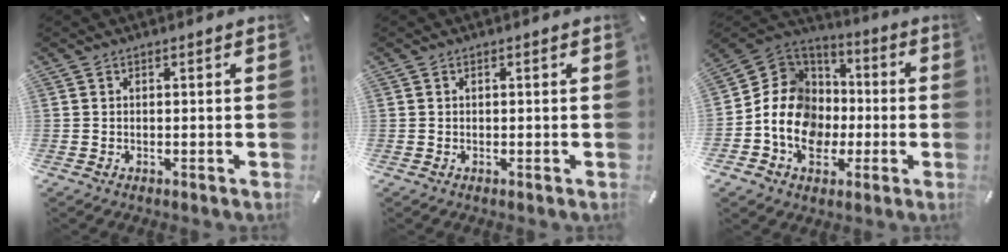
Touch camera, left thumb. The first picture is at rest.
{"total": 0.0}
{"total": 14.6, "force": [-3.3, 12.7, 6.3], "torque": [-0.144, 0.016, -0.057]}